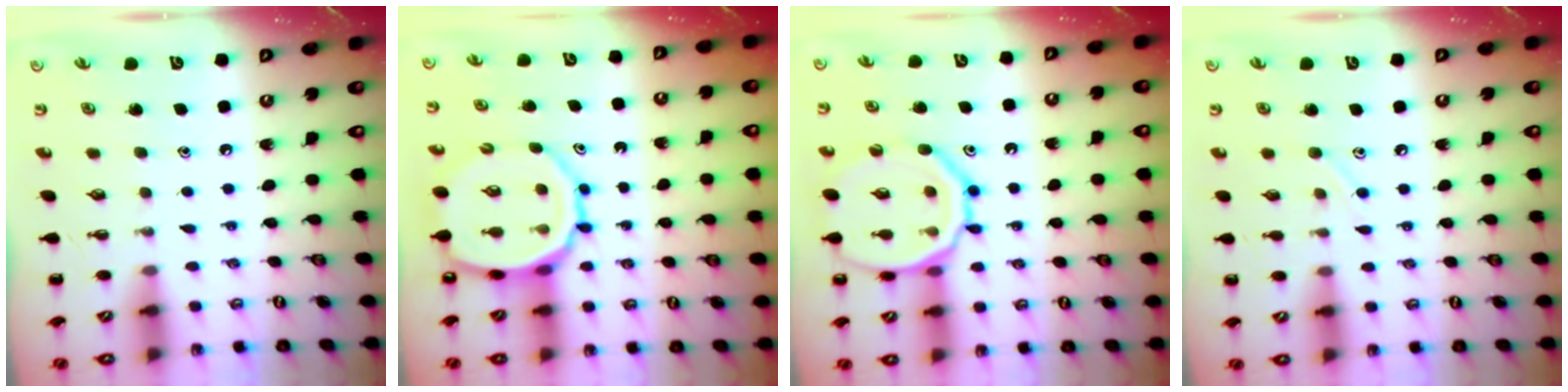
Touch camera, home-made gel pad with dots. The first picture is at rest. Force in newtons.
{"total": 14.1, "press": 13.5, "slide": 4.1}
{"total": 16.7, "press": 16.6, "slide": 1.9}
{"total": 5.2, "press": 5.0, "slide": 1.5}